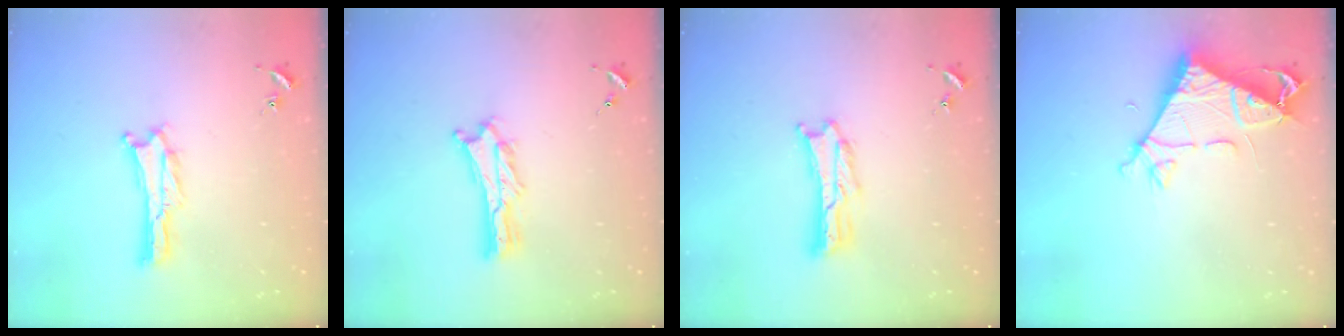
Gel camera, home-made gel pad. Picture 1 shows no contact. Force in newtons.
{"total": 2.6, "press": 2.6, "slide": 0.3}
{"total": 3.4, "press": 3.4, "slide": 0.4}
{"total": 7.5, "press": 7.5, "slide": 0.7}